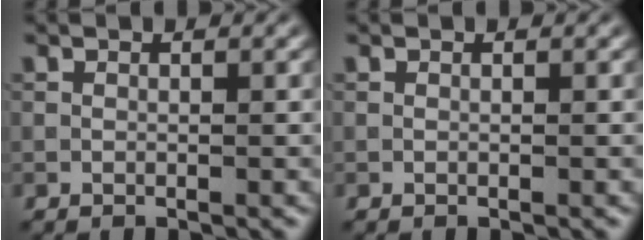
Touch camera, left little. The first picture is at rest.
{"total": 0.0}